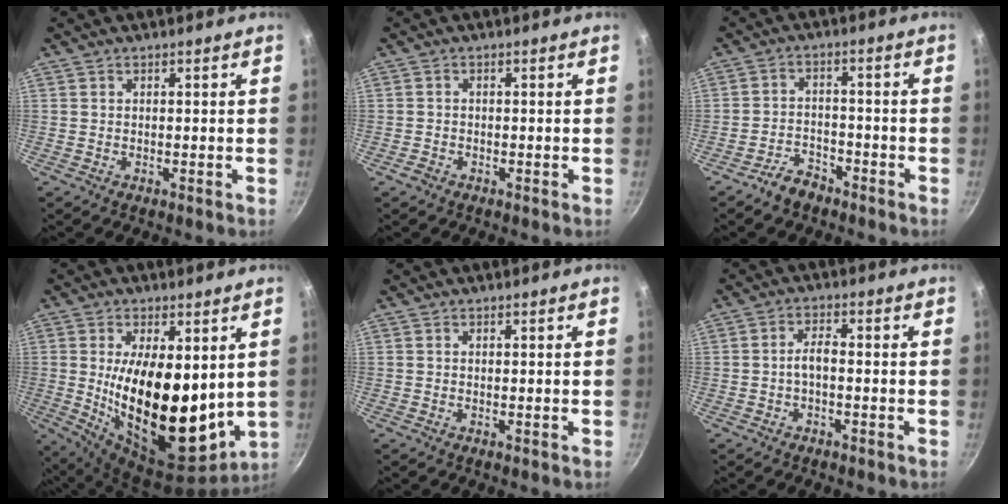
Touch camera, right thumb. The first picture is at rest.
{"total": 1.5, "force": [-1.0, 1.0, 0.5], "torque": [-0.011, 0.009, -0.019]}
{"total": 5.0, "force": [-3.9, 2.7, 1.6], "torque": [-0.022, 0.040, -0.070]}
{"total": 22.2, "force": [2.0, 11.0, 19.2], "torque": [-0.297, -0.045, 0.047]}
{"total": 0.0}
{"total": 3.0, "force": [-1.0, 1.3, 2.6], "torque": [-0.050, 0.020, -0.022]}